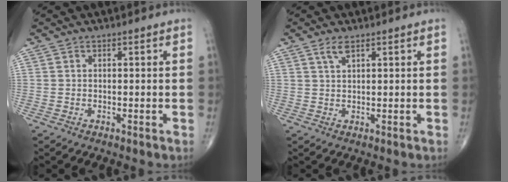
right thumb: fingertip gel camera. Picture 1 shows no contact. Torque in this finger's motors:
{"motor_torque": [0.00, 0.00, 0.01, 0.00, 0.00]}